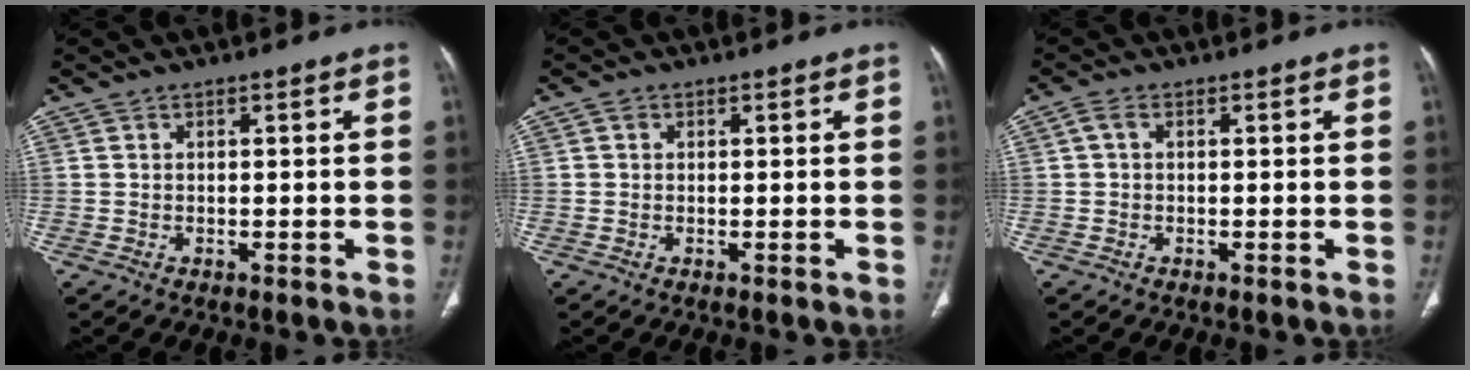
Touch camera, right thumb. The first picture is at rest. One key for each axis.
{"total": 0.8, "fx": 0.2, "fy": 0.7, "fz": 0.3, "tx": -0.002, "ty": 0.001, "tz": 0.002}
{"total": 1.6, "fx": 0.2, "fy": 1.0, "fz": 1.3, "tx": -0.026, "ty": 0.006, "tz": 0.002}